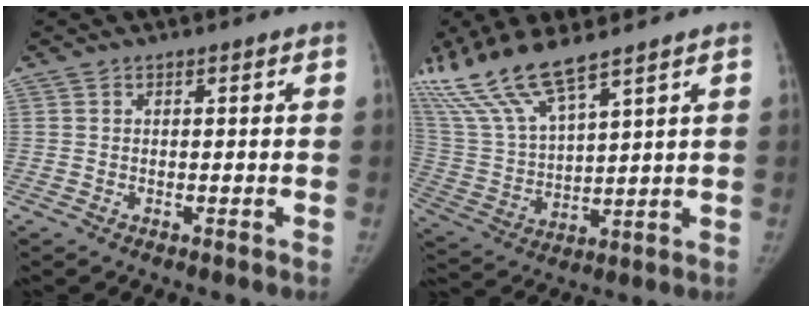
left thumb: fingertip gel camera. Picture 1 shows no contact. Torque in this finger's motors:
{"motor_torque": [0.22, 0.13, 1.45, -1.33, 0.31]}